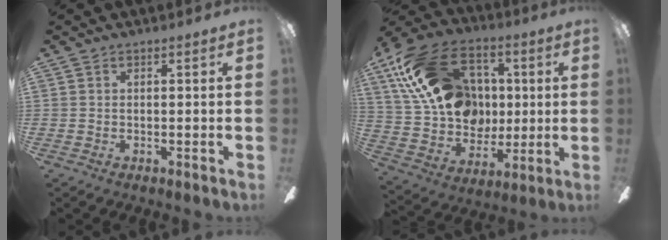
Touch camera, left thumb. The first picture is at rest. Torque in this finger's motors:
{"motor_torque": [0.25, 0.71, 1.36, -1.41, 0.19]}